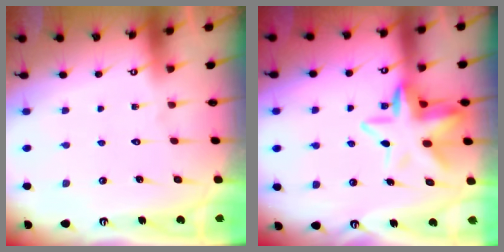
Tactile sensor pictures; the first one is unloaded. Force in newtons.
{"total": 10.6, "press": 10.3, "slide": 2.4}